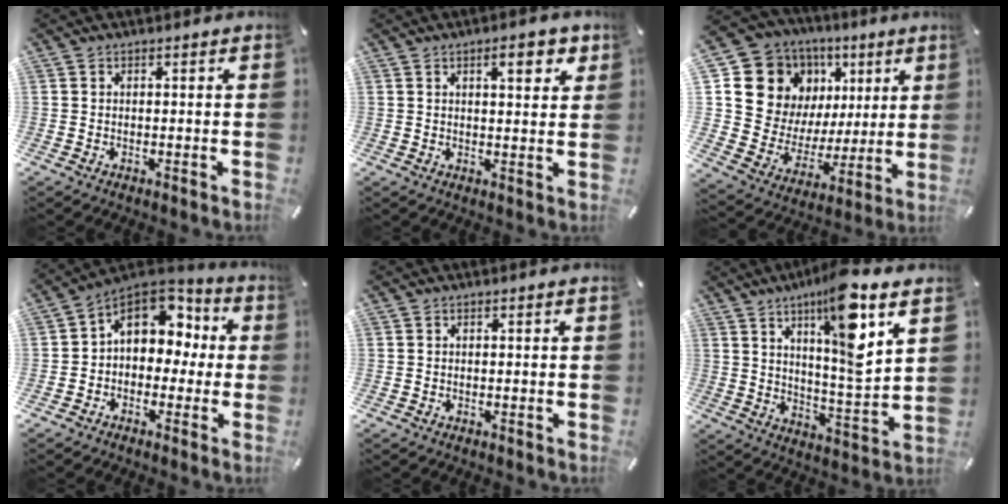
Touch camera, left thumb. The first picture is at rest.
{"total": 6.0, "force": [3.1, 2.1, 4.8], "torque": [-0.060, -0.009, 0.044]}
{"total": 13.6, "force": [6.8, 11.3, 3.4], "torque": [-0.061, -0.058, 0.134]}
{"total": 10.6, "force": [2.6, 8.5, 5.9], "torque": [-0.090, -0.011, 0.050]}
{"total": 0.0}
{"total": 15.0, "force": [8.2, 3.3, 12.2], "torque": [-0.191, -0.044, 0.129]}